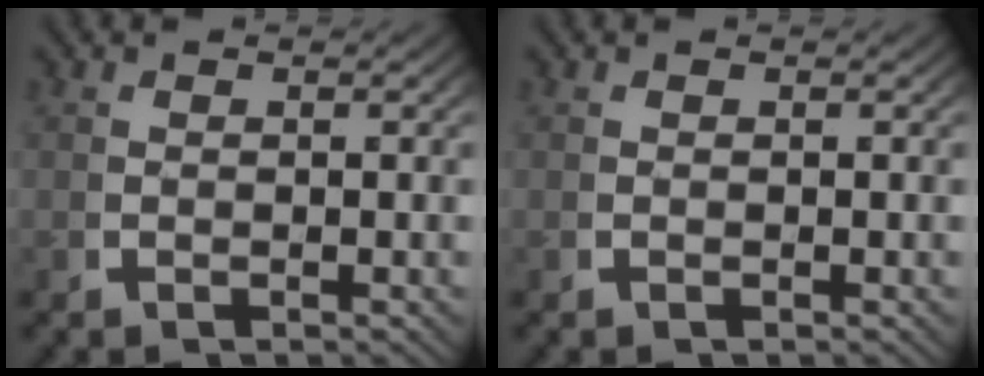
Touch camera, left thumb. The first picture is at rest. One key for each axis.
{"total": 0.0}